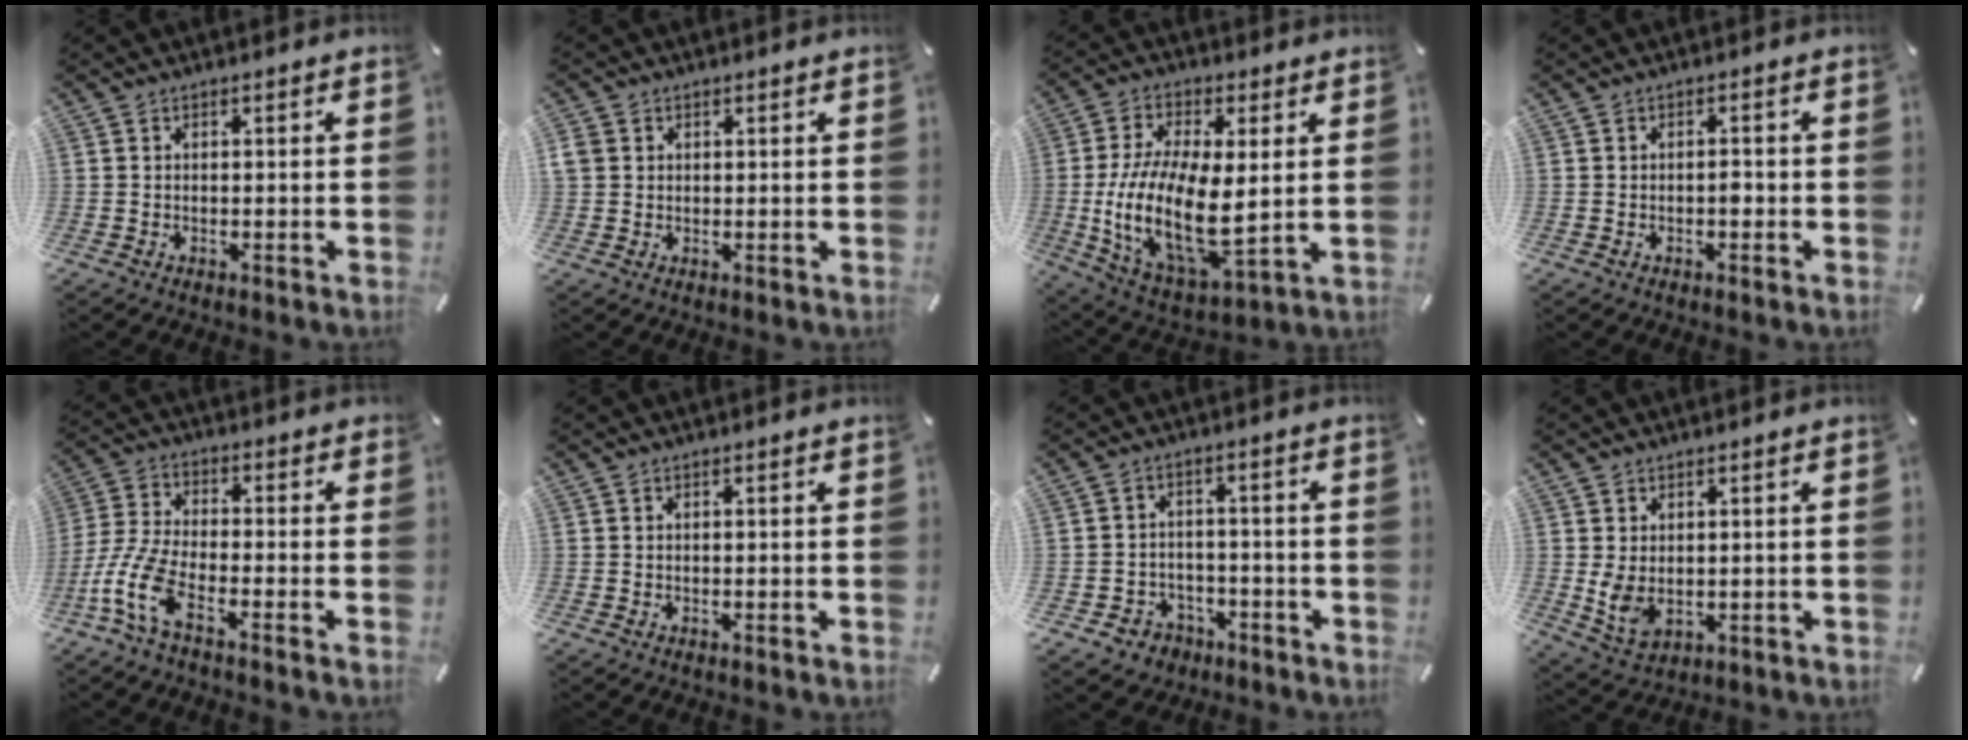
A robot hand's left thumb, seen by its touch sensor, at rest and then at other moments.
{"total": 2.5, "force": [0.9, 2.3, 0.6], "torque": [-0.013, 0.005, 0.017]}
{"total": 17.0, "force": [0.5, 8.9, 14.4], "torque": [-0.292, -0.019, 0.018]}
{"total": 1.5, "force": [-0.5, 0.8, 1.2], "torque": [-0.022, 0.006, -0.012]}
{"total": 11.2, "force": [-5.9, 4.6, 8.3], "torque": [-0.194, 0.002, -0.116]}
{"total": 0.0}
{"total": 4.7, "force": [-2.2, 4.2, 0.6], "torque": [-0.018, 0.012, -0.040]}
{"total": 5.2, "force": [0.6, 3.8, 3.5], "torque": [-0.082, -0.008, 0.011]}